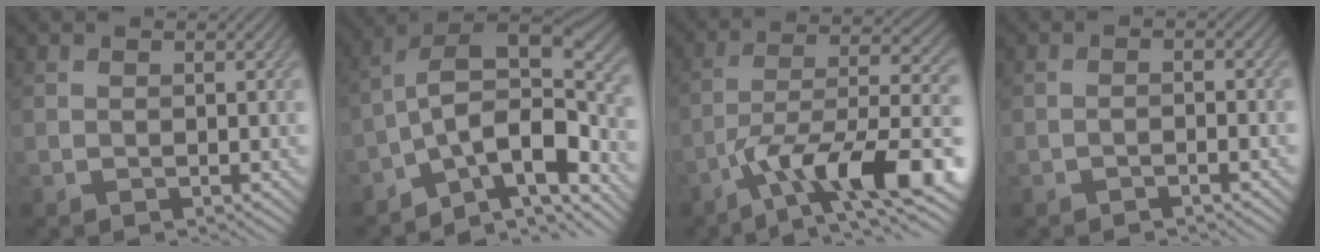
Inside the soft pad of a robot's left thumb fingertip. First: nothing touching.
{"total": 12.9, "force": [-6.6, 5.3, 9.6], "torque": [-0.162, 0.008, -0.134]}
{"total": 13.2, "force": [-6.5, 4.3, 10.6], "torque": [-0.174, -0.001, -0.114]}
{"total": 1.4, "force": [-0.9, 0.2, 1.0], "torque": [-0.018, 0.006, -0.022]}